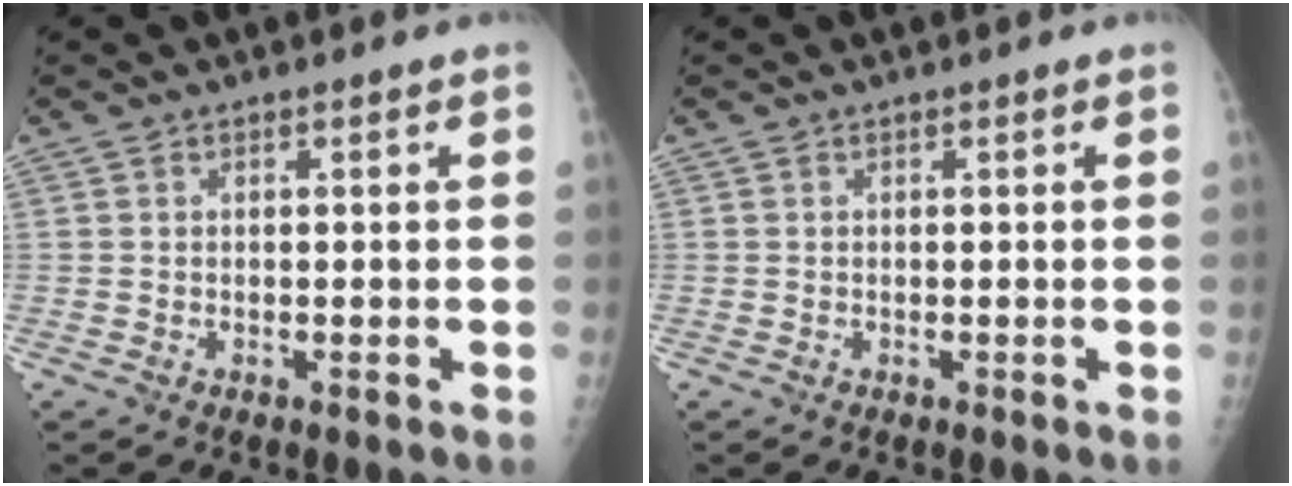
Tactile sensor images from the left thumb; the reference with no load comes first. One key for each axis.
{"total": 0.0}